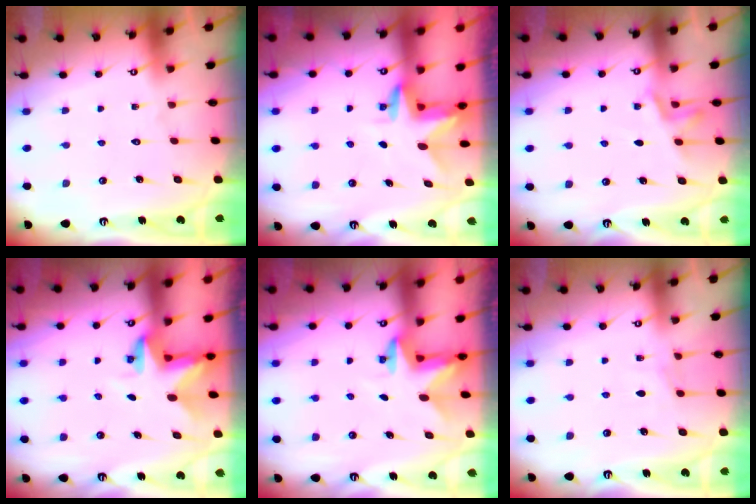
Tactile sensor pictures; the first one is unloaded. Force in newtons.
{"total": 3.0, "press": 3.0, "slide": 0.2}
{"total": 5.7, "press": 5.1, "slide": 2.7}
{"total": 3.0, "press": 3.0, "slide": 0.2}
{"total": 2.4, "press": 2.3, "slide": 0.4}
{"total": 3.0, "press": 2.9, "slide": 0.5}